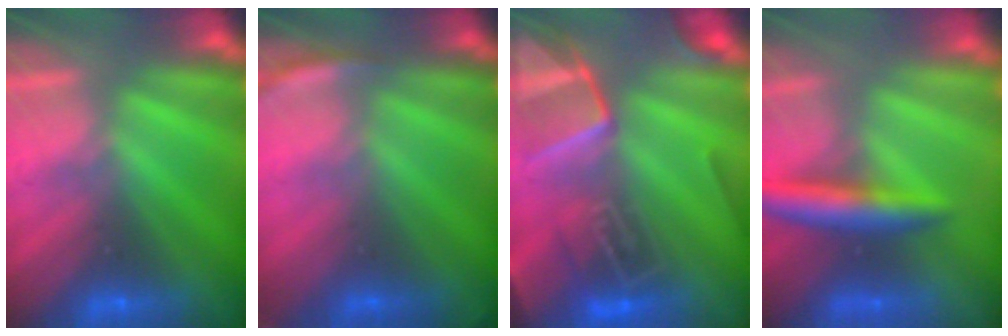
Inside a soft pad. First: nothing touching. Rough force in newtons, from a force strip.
{"total": 2.8}
{"total": 5.7}
{"total": 6.8}